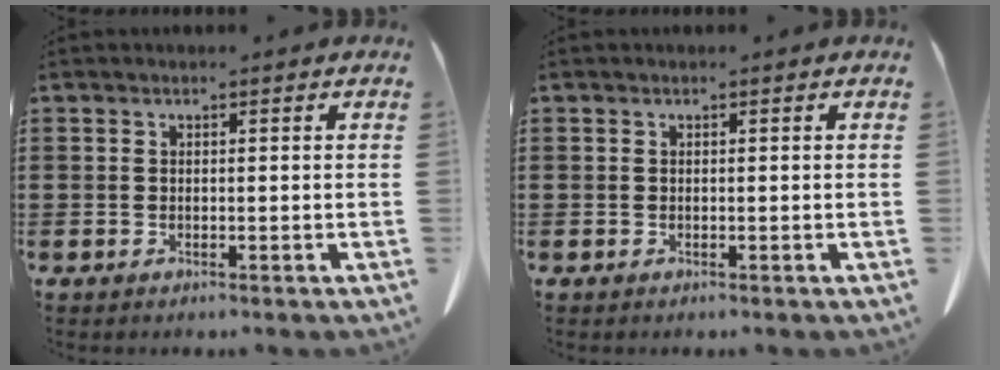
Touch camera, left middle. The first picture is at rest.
{"total": 0.0}